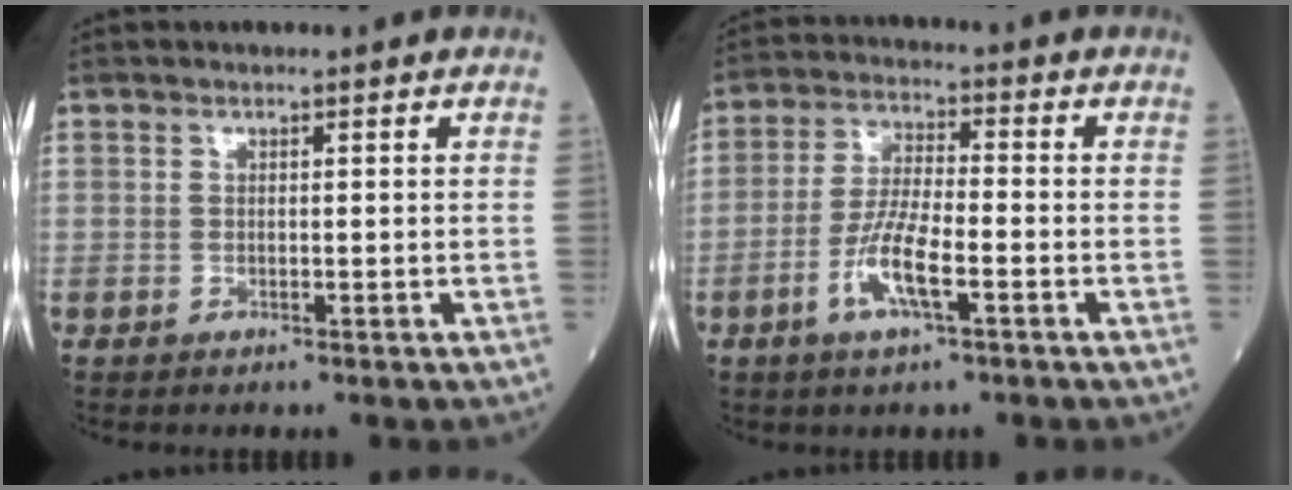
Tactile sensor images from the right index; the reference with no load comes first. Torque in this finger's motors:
{"motor_torque": [0.08, -0.23, 0.19, 0.13]}